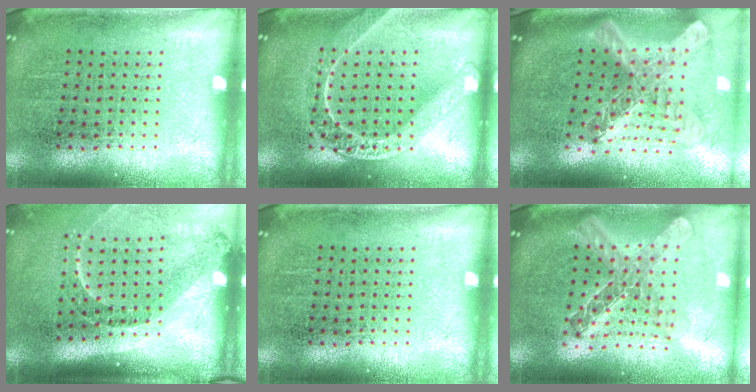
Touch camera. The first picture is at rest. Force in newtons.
{"total": 2.8, "press": 2.8, "slide": 0.4}
{"total": 2.8, "press": 2.0, "slide": 2.0}
{"total": 1.6, "press": 1.3, "slide": 0.9}
{"total": 0.0}
{"total": 2.1, "press": 1.7, "slide": 1.3}